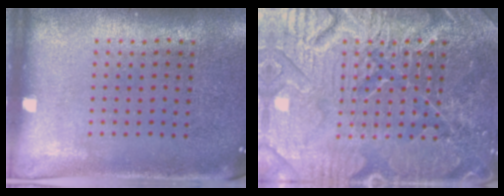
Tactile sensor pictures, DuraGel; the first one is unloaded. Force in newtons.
{"total": 7.8, "press": 7.7, "slide": 1.0}